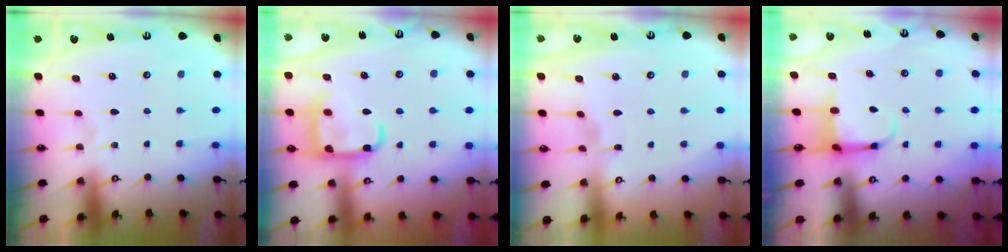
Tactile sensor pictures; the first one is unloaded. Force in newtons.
{"total": 14.8, "press": 14.7, "slide": 1.4}
{"total": 3.4, "press": 3.3, "slide": 0.4}
{"total": 4.6, "press": 4.5, "slide": 0.8}